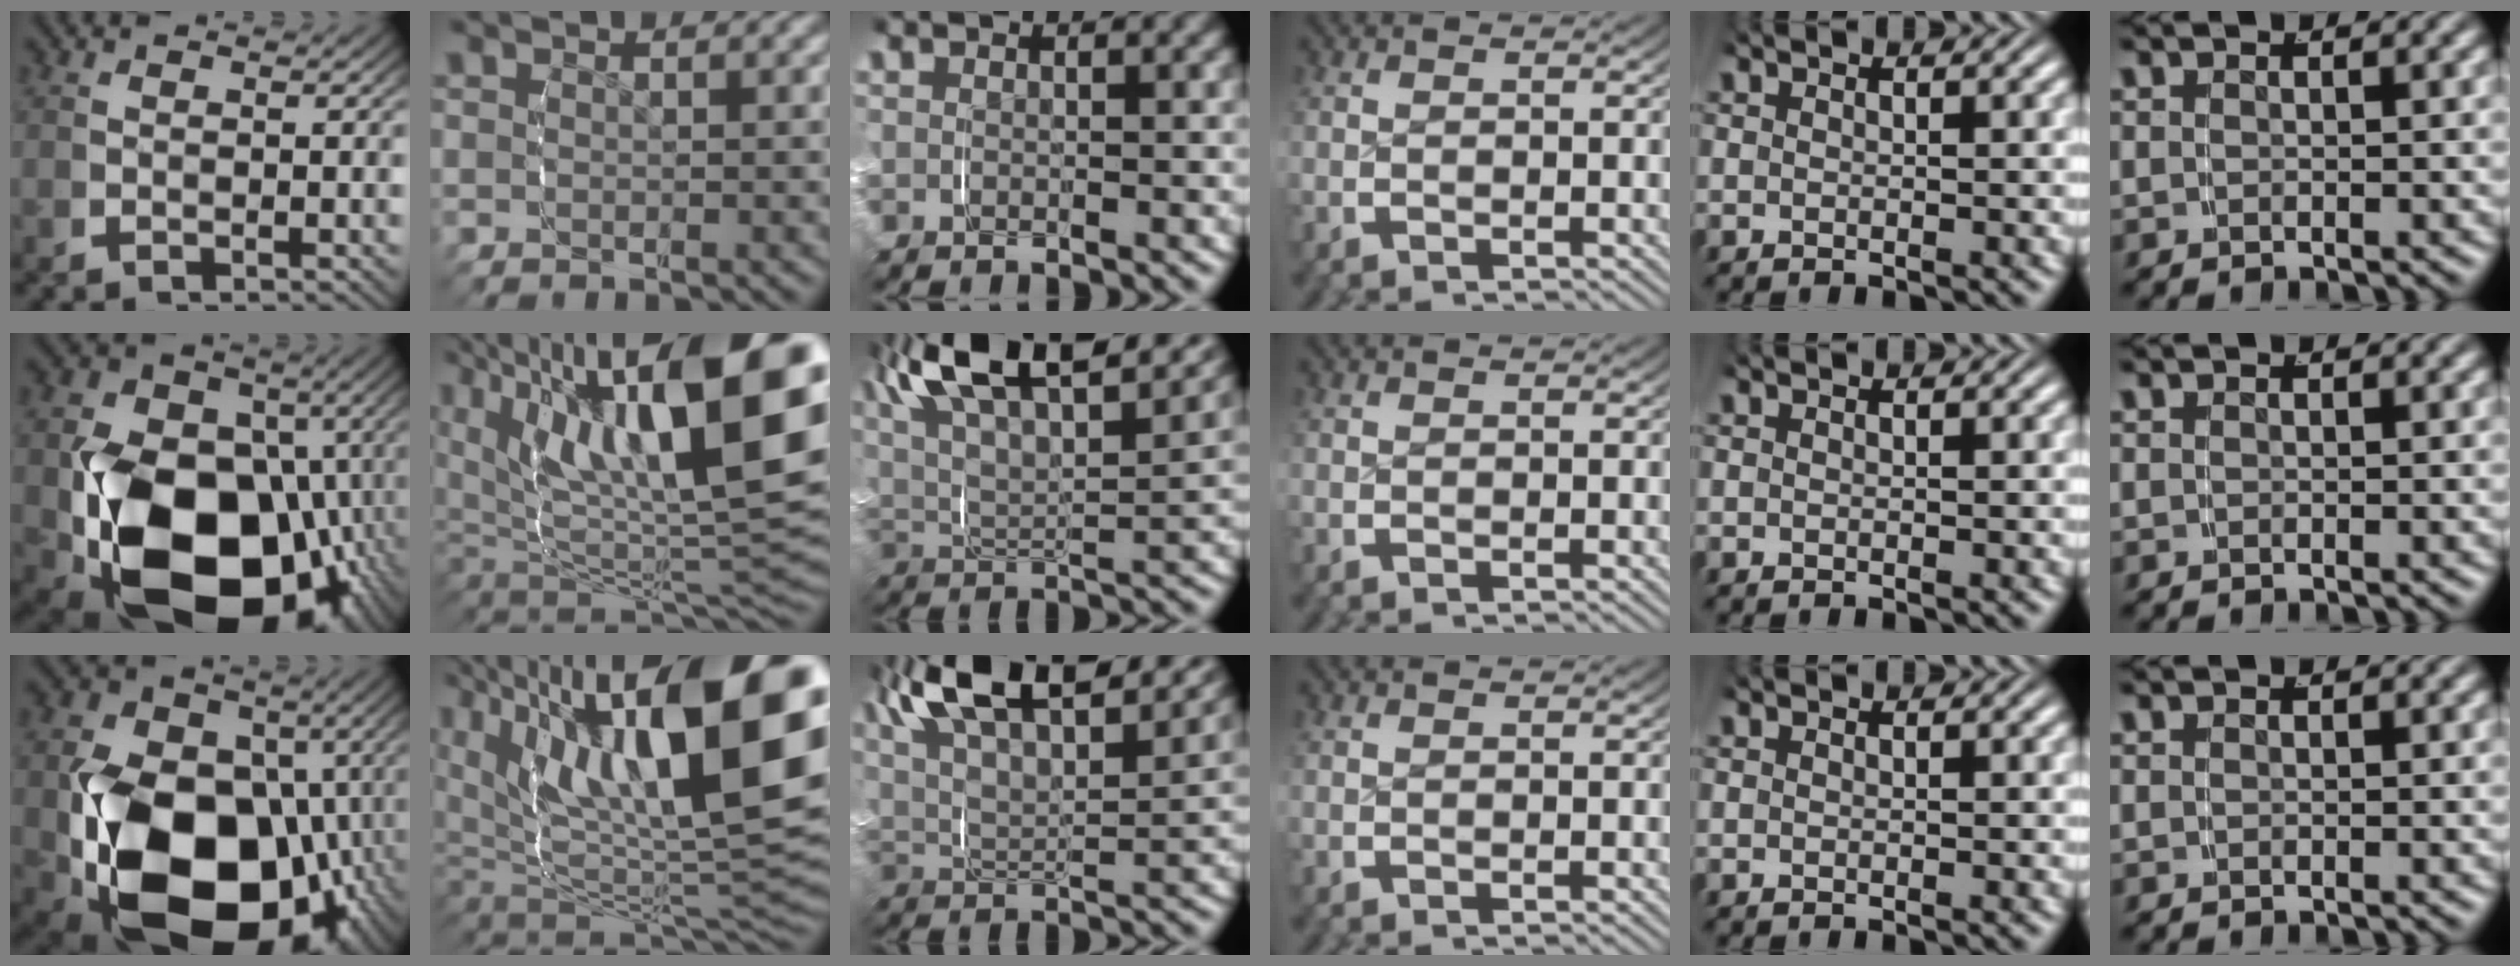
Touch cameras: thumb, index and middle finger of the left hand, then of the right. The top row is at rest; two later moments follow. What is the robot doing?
{"motion": "grasp_and_lifting", "object": "key"}